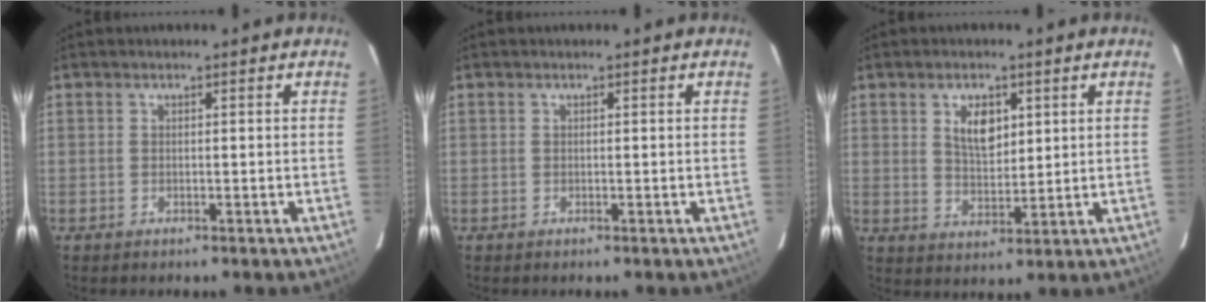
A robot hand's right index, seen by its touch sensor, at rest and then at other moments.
{"total": 0.0}
{"total": 5.6, "force": [2.0, 2.8, 4.4], "torque": [-0.075, 0.003, 0.038]}